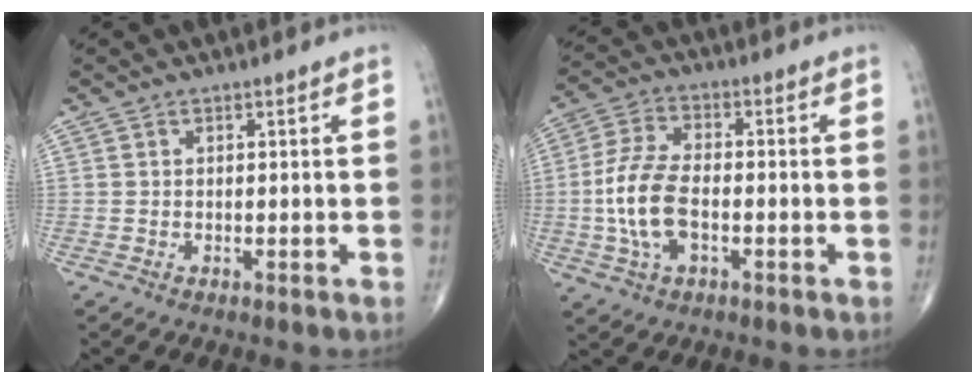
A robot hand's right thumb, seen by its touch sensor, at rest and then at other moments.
{"total": 10.7, "force": [-1.9, 5.5, 9.0], "torque": [-0.190, 0.016, -0.040]}